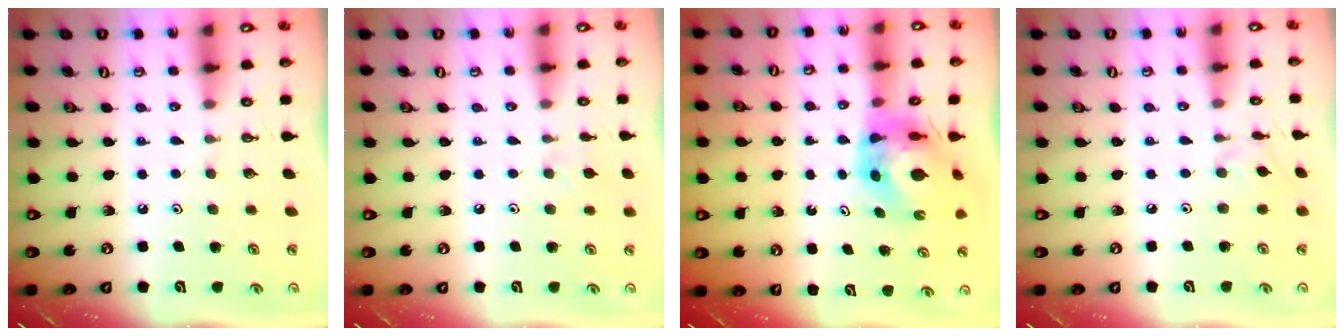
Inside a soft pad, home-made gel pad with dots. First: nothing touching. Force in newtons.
{"total": 5.2, "press": 5.1, "slide": 0.8}
{"total": 7.5, "press": 7.5, "slide": 0.7}
{"total": 1.8, "press": 1.8, "slide": 0.4}